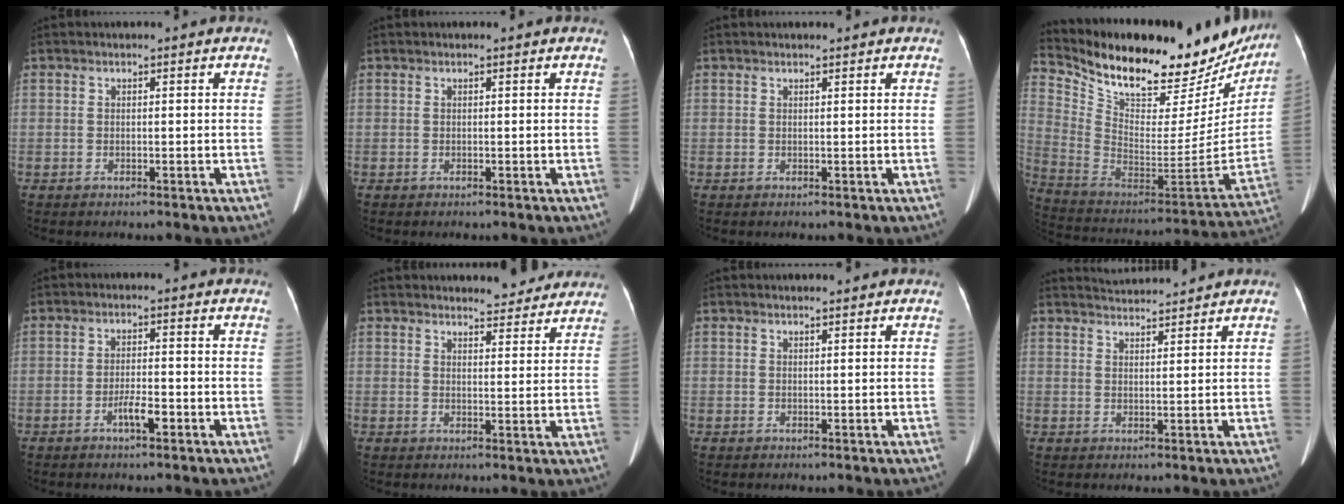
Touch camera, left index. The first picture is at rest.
{"total": 0.0}
{"total": 1.0, "force": [1.0, 0.1, 0.4], "torque": [-0.007, 0.010, 0.017]}
{"total": 32.9, "force": [26.7, 11.2, 15.6], "torque": [-0.283, -0.021, 0.386]}
{"total": 3.1, "force": [-1.6, 0.6, 2.6], "torque": [-0.046, 0.001, -0.028]}
{"total": 5.9, "force": [5.6, 1.3, 1.0], "torque": [-0.011, -0.004, 0.063]}
{"total": 1.4, "force": [1.3, 0.2, 0.5], "torque": [-0.008, 0.012, 0.022]}
{"total": 4.7, "force": [4.6, -0.4, 0.4], "torque": [-0.015, 0.019, 0.075]}